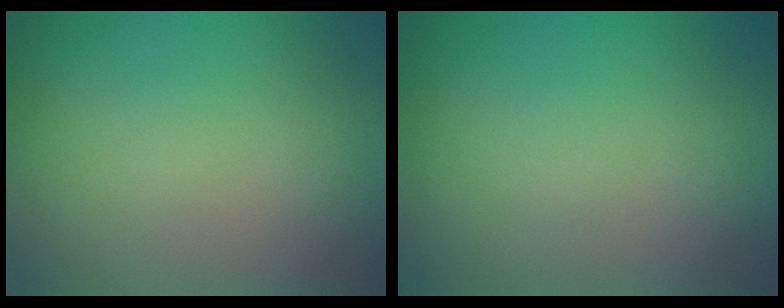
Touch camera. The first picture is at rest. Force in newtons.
{"total": 0.0}